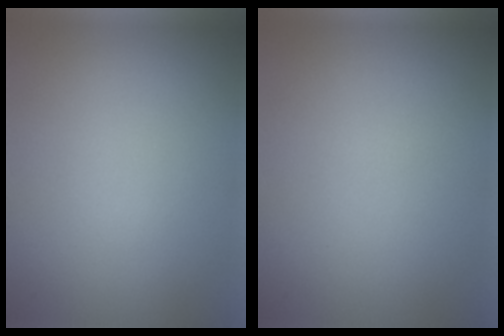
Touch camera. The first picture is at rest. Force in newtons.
{"total": 0.0}